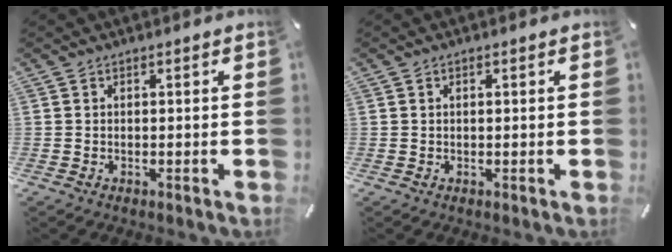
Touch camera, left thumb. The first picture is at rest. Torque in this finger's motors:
{"motor_torque": [-0.13, -0.39, -0.12, 0.22, 0.00]}